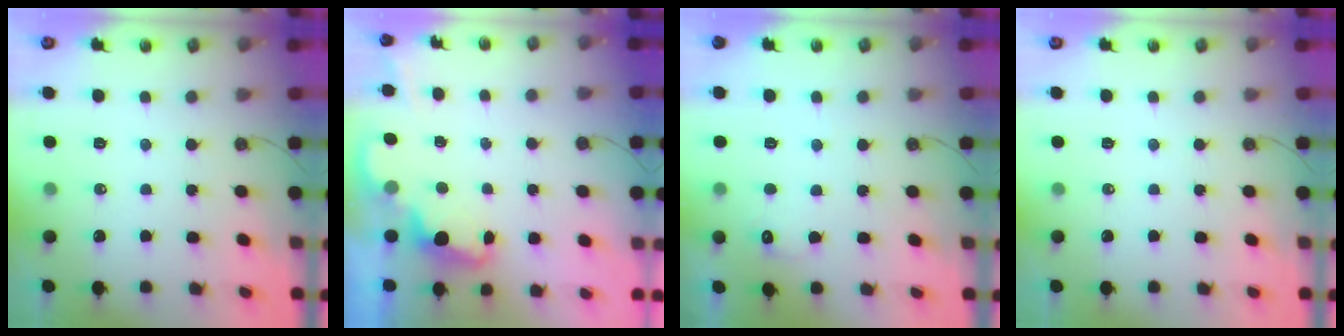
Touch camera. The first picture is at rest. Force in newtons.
{"total": 2.4, "press": 2.4, "slide": 0.5}
{"total": 7.2, "press": 7.2, "slide": 0.2}
{"total": 0.0}